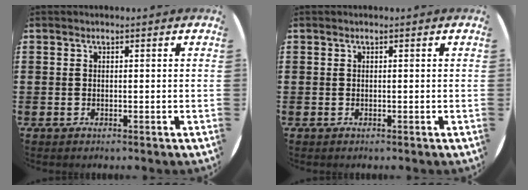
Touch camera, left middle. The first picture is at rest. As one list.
[{"total": 0.0}]